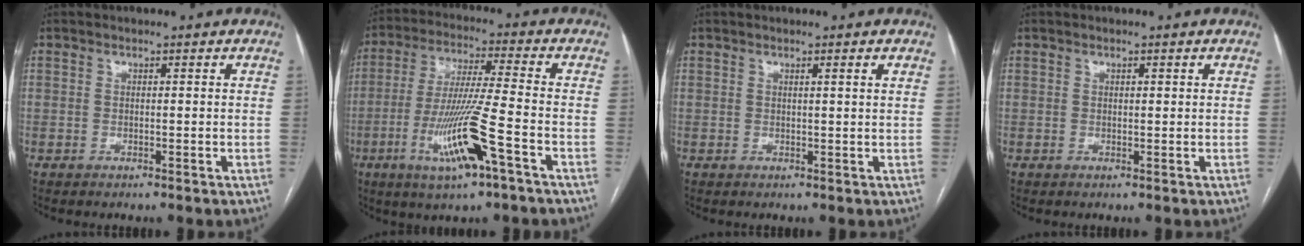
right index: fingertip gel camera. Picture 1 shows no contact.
{"total": 13.4, "force": [-5.4, 0.0, 12.2], "torque": [-0.249, -0.016, -0.099]}
{"total": 1.5, "force": [1.0, -0.2, 1.1], "torque": [-0.018, 0.003, 0.012]}
{"total": 0.6, "force": [0.3, 0.2, 0.5], "torque": [-0.008, 0.000, 0.004]}